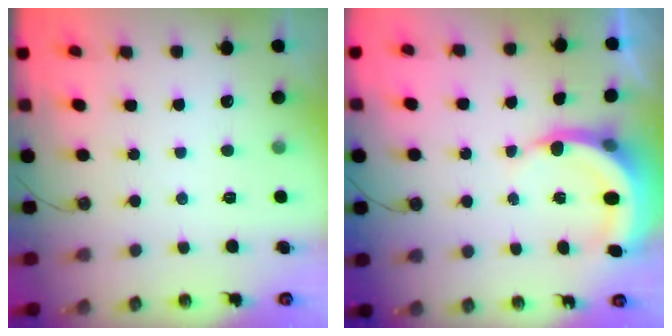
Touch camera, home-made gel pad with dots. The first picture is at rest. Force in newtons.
{"total": 5.9, "press": 5.9, "slide": 0.4}